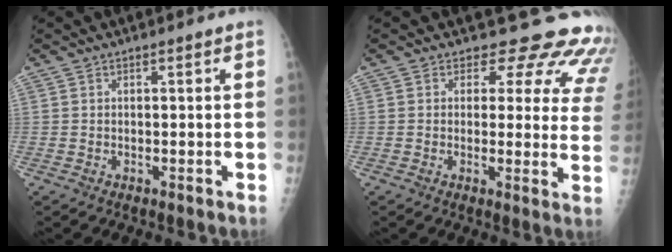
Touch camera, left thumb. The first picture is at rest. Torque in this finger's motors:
{"motor_torque": [-0.01, 0.30, -0.28, -0.20, 0.03]}